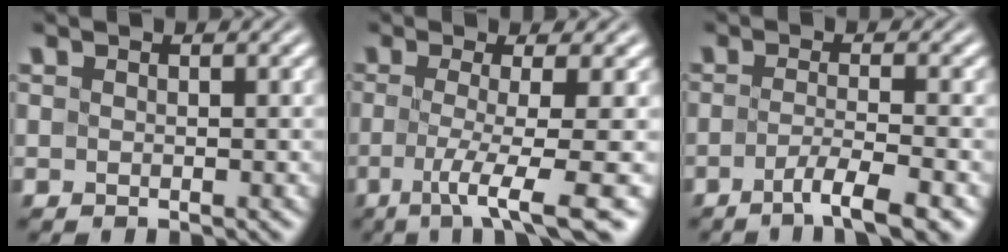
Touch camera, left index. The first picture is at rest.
{"total": 6.4, "force": [-1.7, 1.0, 6.0], "torque": [-0.098, -0.014, -0.034]}
{"total": 4.3, "force": [-2.3, 0.7, 3.5], "torque": [-0.055, -0.005, -0.048]}